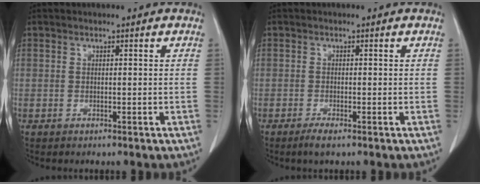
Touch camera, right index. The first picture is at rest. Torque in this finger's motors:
{"motor_torque": [0.06, -0.07, 0.01, 0.00]}